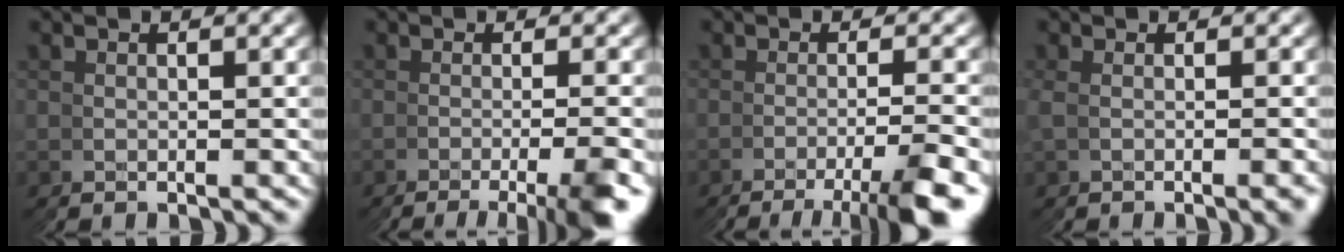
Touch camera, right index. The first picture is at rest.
{"total": 4.5, "force": [-2.5, -1.3, 3.5], "torque": [-0.043, 0.011, -0.046]}
{"total": 5.2, "force": [-3.5, -2.0, 3.3], "torque": [-0.037, 0.014, -0.065]}
{"total": 1.3, "force": [0.0, -1.2, 0.4], "torque": [-0.002, 0.010, -0.004]}